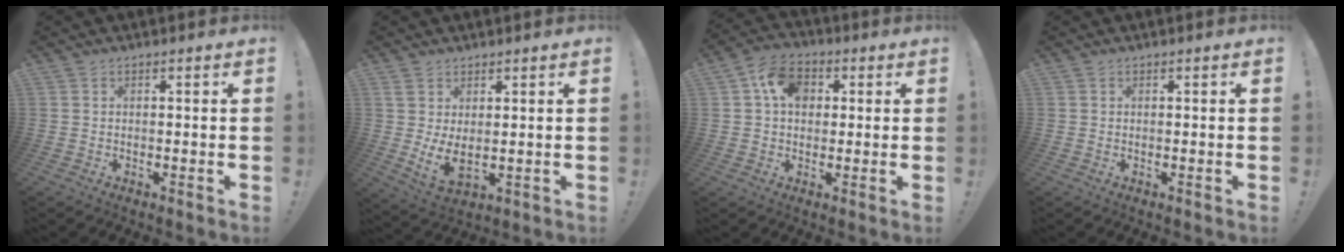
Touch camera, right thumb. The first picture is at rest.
{"total": 6.2, "force": [2.0, 2.8, 5.1], "torque": [-0.088, -0.030, 0.040]}
{"total": 9.6, "force": [2.9, 7.3, 5.5], "torque": [-0.088, 0.004, 0.054]}
{"total": 0.0}